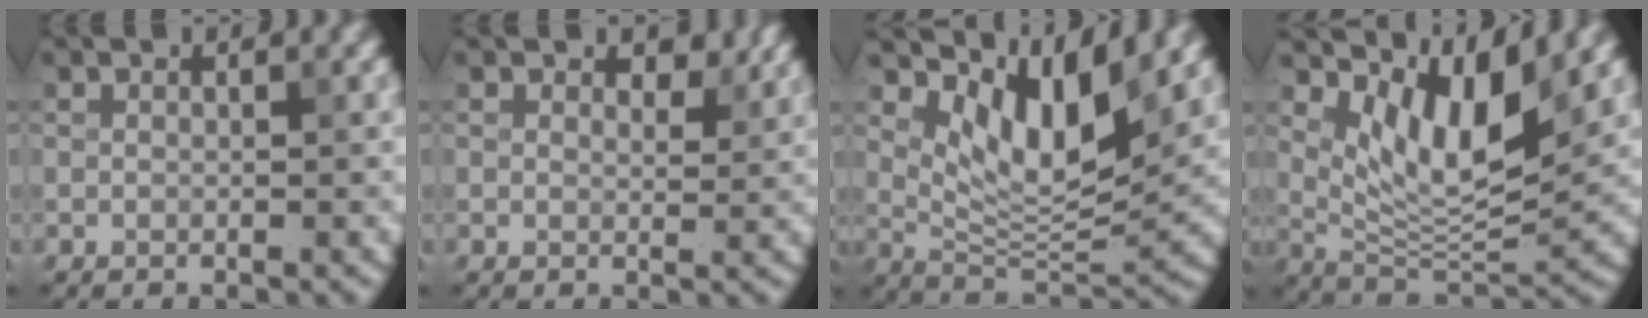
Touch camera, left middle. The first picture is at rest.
{"total": 1.9, "force": [1.4, 0.9, 0.9], "torque": [-0.013, -0.004, 0.018]}
{"total": 7.1, "force": [3.6, 2.8, 5.5], "torque": [-0.095, -0.015, 0.067]}
{"total": 7.0, "force": [3.6, 2.6, 5.4], "torque": [-0.097, -0.017, 0.068]}